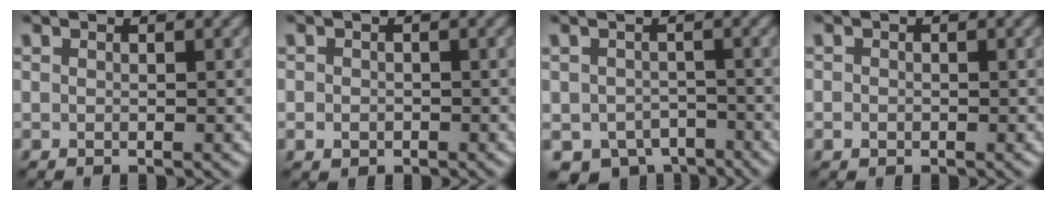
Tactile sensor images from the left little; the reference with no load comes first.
{"total": 1.2, "force": [-0.4, 1.1, 0.5], "torque": [-0.006, -0.005, -0.011]}
{"total": 4.2, "force": [-2.9, 2.7, 1.5], "torque": [-0.014, -0.014, -0.048]}
{"total": 0.7, "force": [-0.3, 0.6, 0.2], "torque": [-0.003, -0.004, -0.007]}